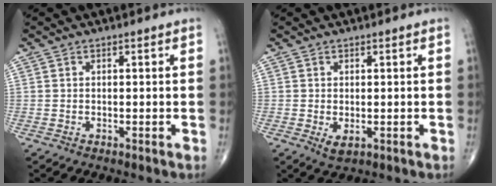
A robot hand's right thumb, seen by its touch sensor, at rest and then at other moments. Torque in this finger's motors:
{"motor_torque": [-0.24, 0.13, 0.17, 0.19, 0.09]}